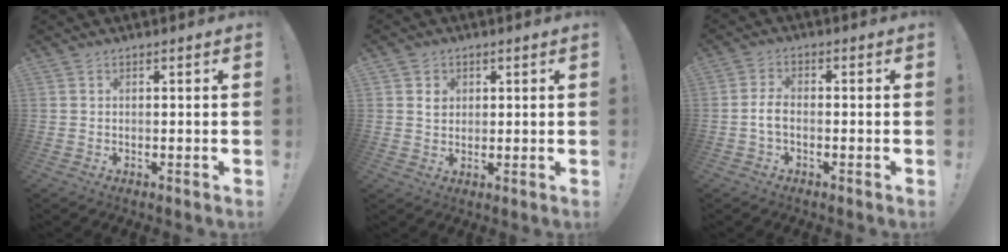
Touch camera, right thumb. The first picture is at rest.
{"total": 3.4, "force": [1.6, 2.9, 0.9], "torque": [0.008, -0.011, 0.024]}
{"total": 4.1, "force": [-1.1, 2.1, 3.4], "torque": [-0.069, 0.004, -0.020]}